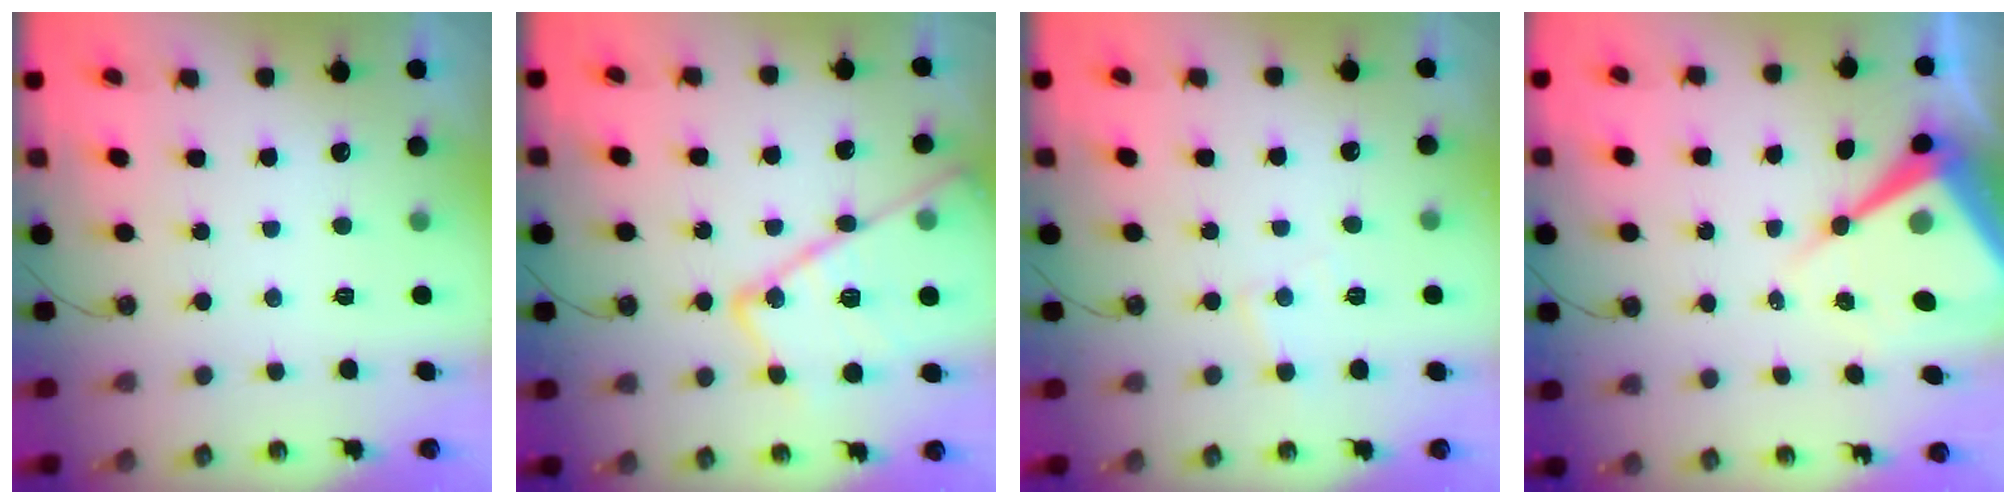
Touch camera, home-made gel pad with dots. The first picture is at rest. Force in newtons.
{"total": 22.7, "press": 22.7, "slide": 1.9}
{"total": 5.3, "press": 5.2, "slide": 0.7}
{"total": 12.1, "press": 12.1, "slide": 1.1}